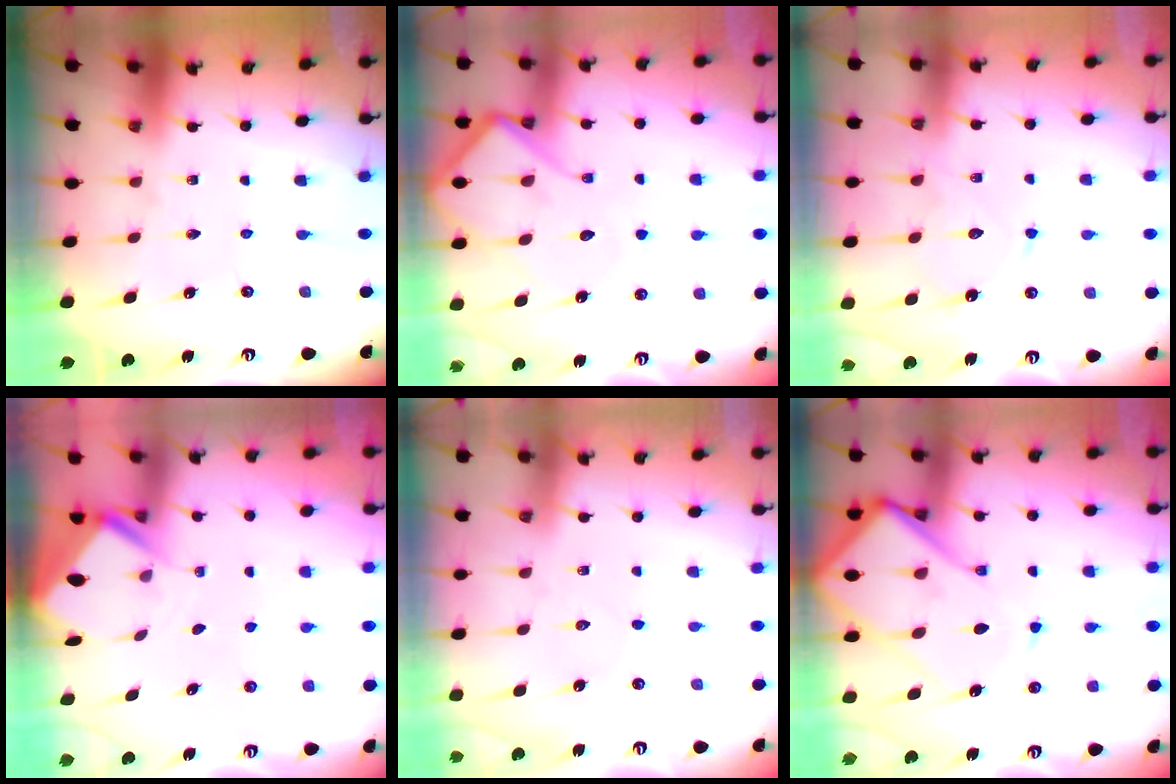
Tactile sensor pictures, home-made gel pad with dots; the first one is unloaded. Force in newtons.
{"total": 12.0, "press": 11.9, "slide": 1.2}
{"total": 11.6, "press": 11.5, "slide": 1.0}
{"total": 2.9, "press": 2.9, "slide": 0.3}
{"total": 2.8, "press": 2.8, "slide": 0.2}
{"total": 18.4, "press": 18.3, "slide": 1.9}